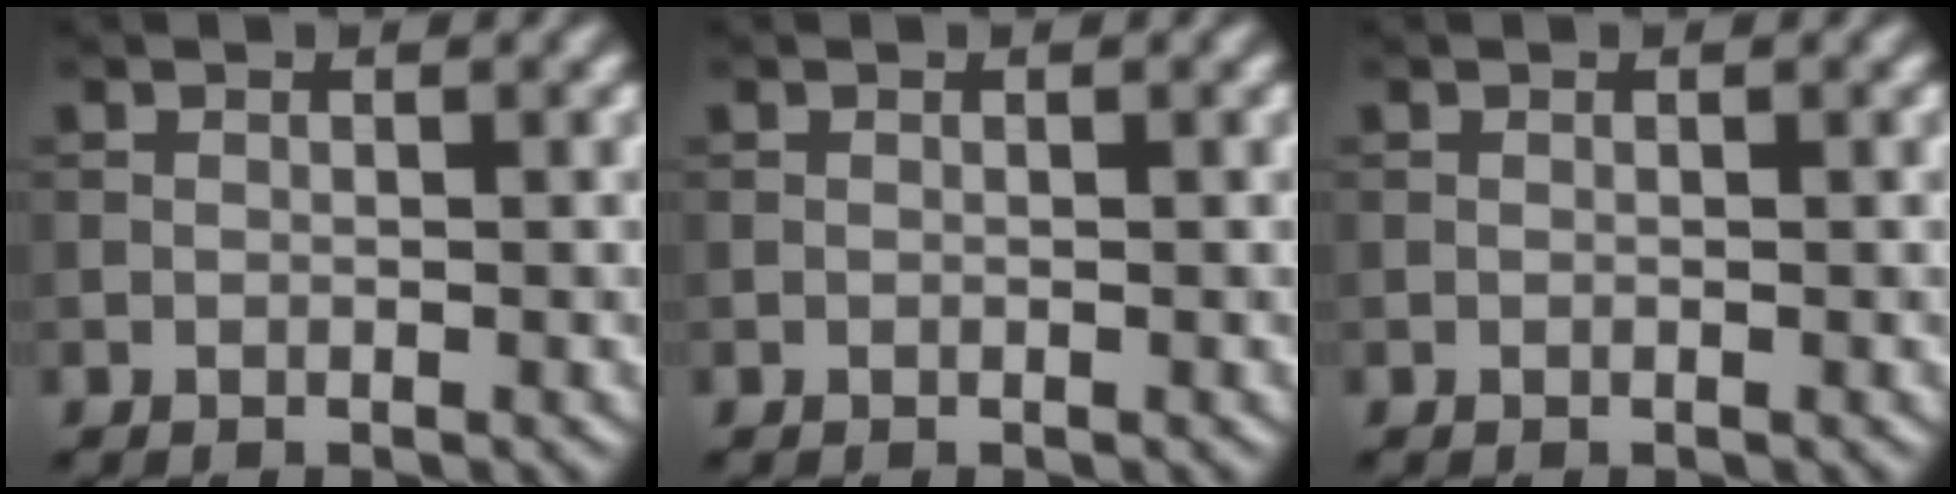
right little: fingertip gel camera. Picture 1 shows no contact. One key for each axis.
{"total": 0.0}
{"total": 0.0}